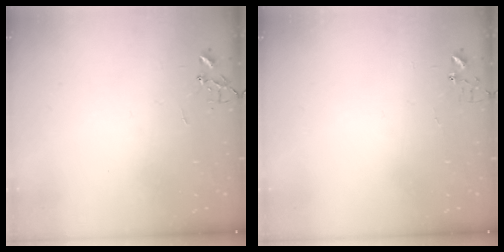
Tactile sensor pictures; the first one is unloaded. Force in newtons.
{"total": 3.6, "press": 3.6, "slide": 0.3}